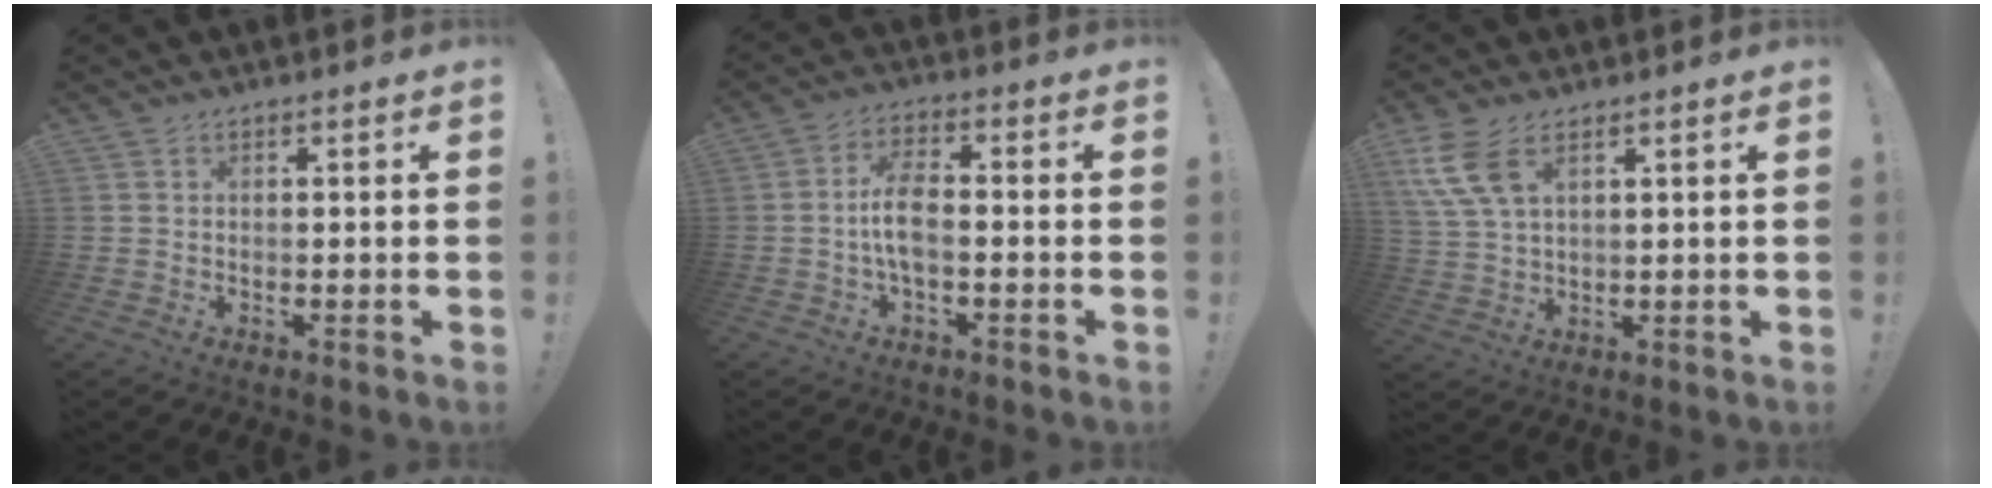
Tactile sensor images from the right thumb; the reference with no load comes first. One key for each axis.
{"total": 8.2, "fx": -1.4, "fy": 3.3, "fz": 7.4, "tx": -0.151, "ty": 0.003, "tz": -0.028}
{"total": 9.7, "fx": 4.9, "fy": 5.0, "fz": 6.6, "tx": -0.141, "ty": -0.012, "tz": 0.098}